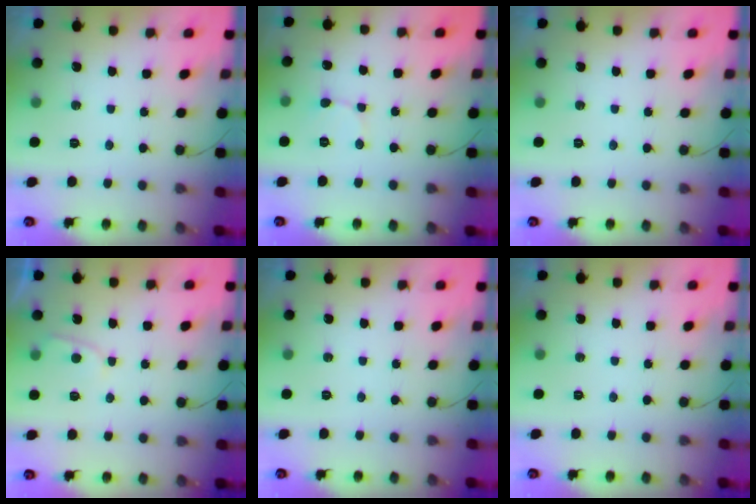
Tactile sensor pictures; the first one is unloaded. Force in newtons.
{"total": 1.6, "press": 1.6, "slide": 0.1}
{"total": 0.0}
{"total": 2.9, "press": 2.9, "slide": 0.3}
{"total": 0.0}
{"total": 0.0}